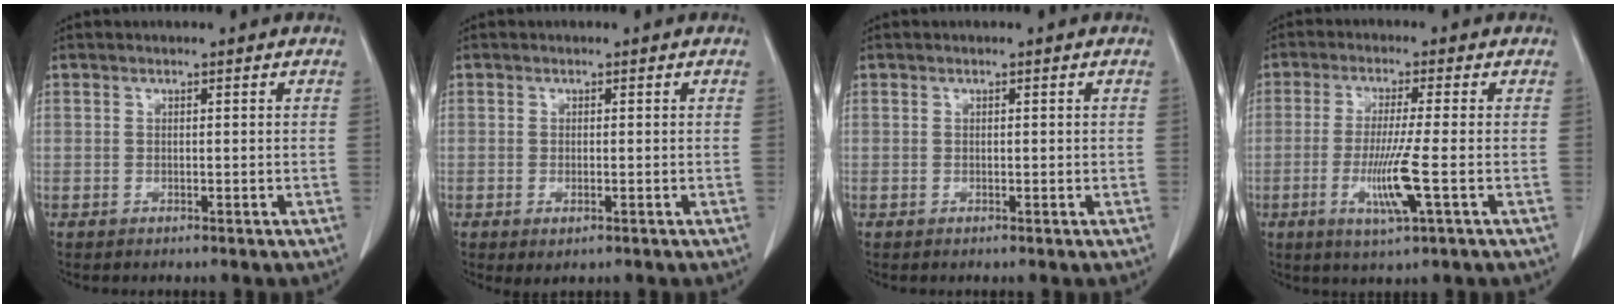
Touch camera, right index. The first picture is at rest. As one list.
[{"total": 1.8, "force": [-0.7, 0.6, 1.5], "torque": [-0.023, -0.004, -0.005]}, {"total": 0.0}, {"total": 7.5, "force": [-2.1, -0.6, 7.2], "torque": [-0.141, -0.021, -0.040]}]